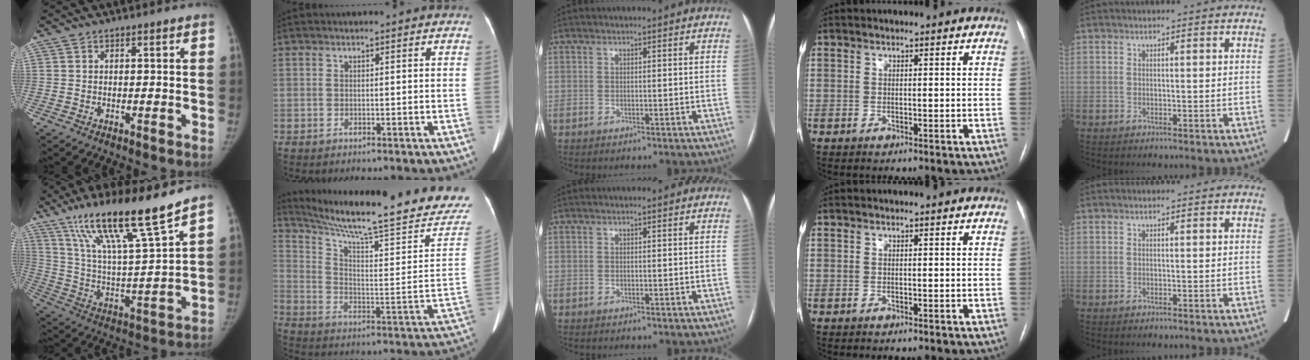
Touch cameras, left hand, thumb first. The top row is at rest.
{"thumb": {"total": 19.2, "force": [13.7, 1.3, 13.4], "torque": [-0.218, -0.069, 0.247]}, "index": {"total": 26.4, "force": [23.3, 1.1, 12.4], "torque": [-0.201, -0.092, 0.306]}}